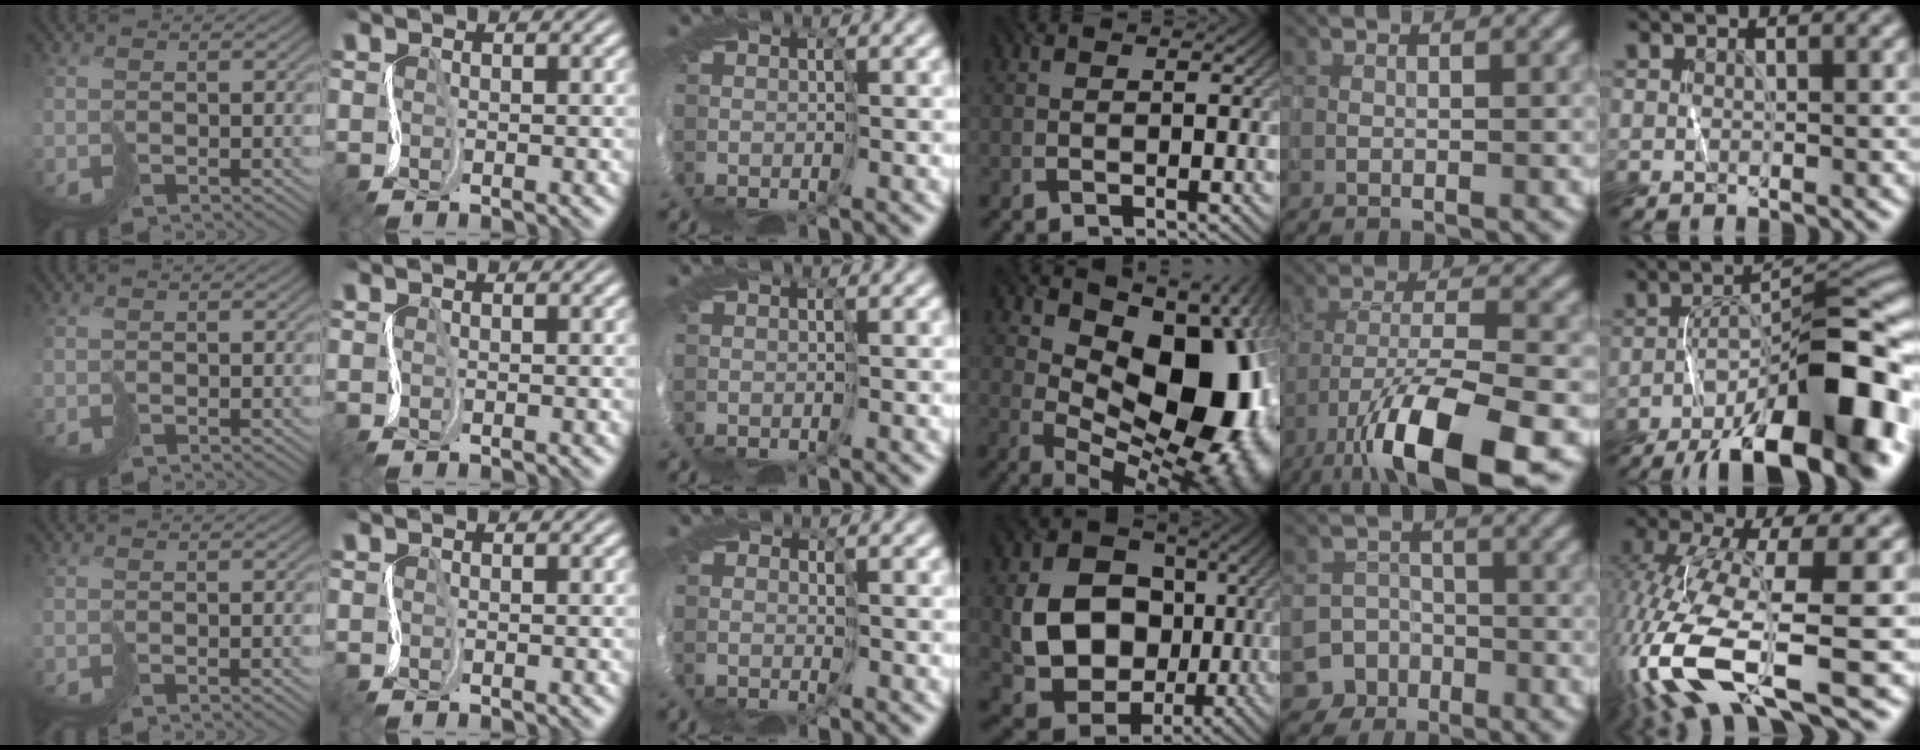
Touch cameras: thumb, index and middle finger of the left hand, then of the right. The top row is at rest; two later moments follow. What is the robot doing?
{"motion": "cut", "object": "wrapping paper"}